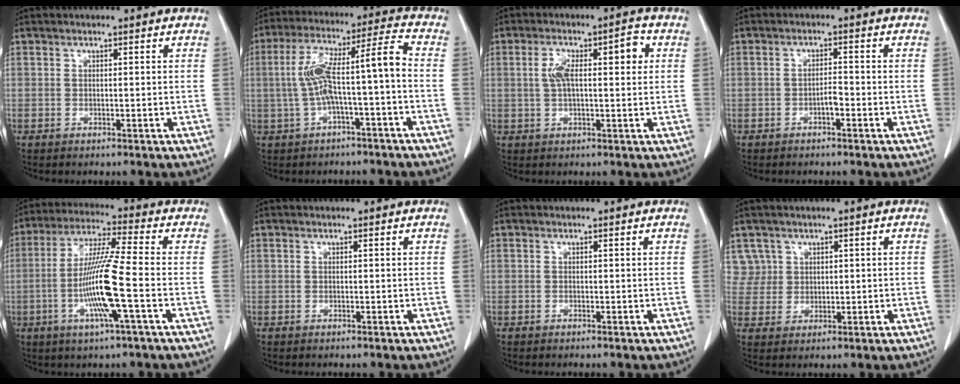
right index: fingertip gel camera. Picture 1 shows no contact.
{"total": 10.6, "force": [-1.4, 0.8, 10.5], "torque": [-0.198, 0.045, -0.023]}
{"total": 7.4, "force": [1.5, 2.2, 6.9], "torque": [-0.123, 0.029, 0.026]}
{"total": 1.8, "force": [-0.9, 0.4, 1.5], "torque": [-0.026, 0.003, -0.016]}
{"total": 12.3, "force": [-3.0, -0.5, 11.9], "torque": [-0.236, -0.009, -0.064]}
{"total": 0.0}
{"total": 0.0}
{"total": 3.8, "force": [1.9, 3.3, -0.4], "torque": [0.022, 0.007, 0.036]}